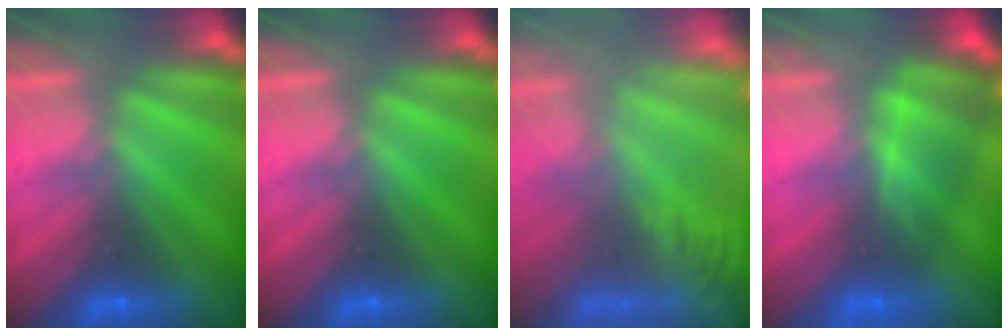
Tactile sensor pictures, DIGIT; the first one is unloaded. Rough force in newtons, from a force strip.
{"total": 0.0}
{"total": 7.1}
{"total": 4.6}